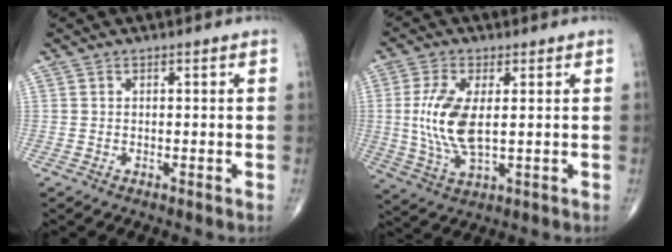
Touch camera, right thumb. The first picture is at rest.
{"total": 10.7, "force": [0.8, 4.6, 9.6], "torque": [-0.211, -0.010, 0.021]}